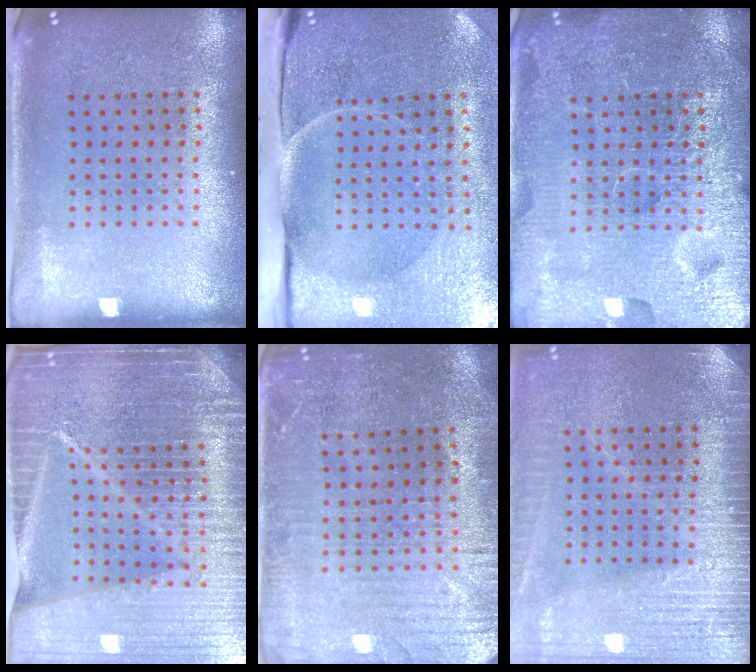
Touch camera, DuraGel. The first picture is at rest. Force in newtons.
{"total": 4.9, "press": 3.9, "slide": 3.0}
{"total": 7.0, "press": 7.0, "slide": 0.9}
{"total": 7.2, "press": 6.1, "slide": 3.8}
{"total": 1.4, "press": 1.3, "slide": 0.5}
{"total": 3.6, "press": 3.2, "slide": 1.6}